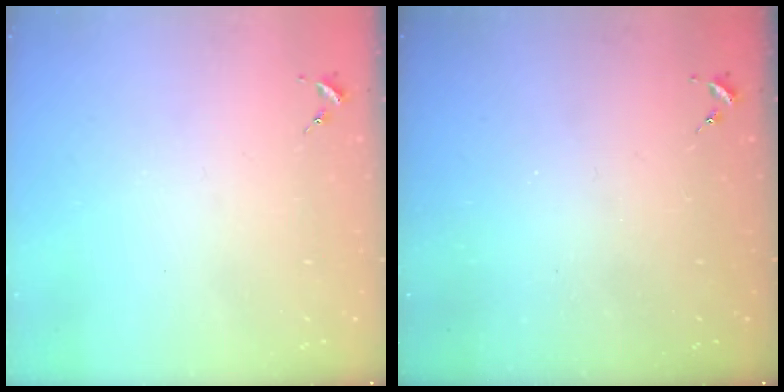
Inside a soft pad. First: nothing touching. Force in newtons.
{"total": 0.0}